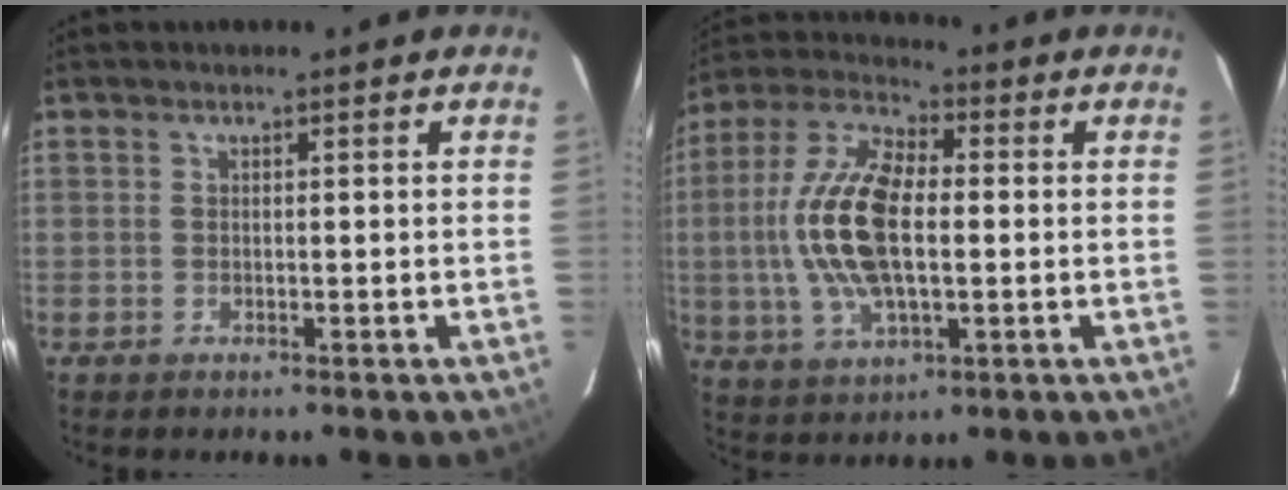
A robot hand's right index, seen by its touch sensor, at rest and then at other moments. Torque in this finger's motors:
{"motor_torque": [2.14, 0.00, 1.05, 0.21]}